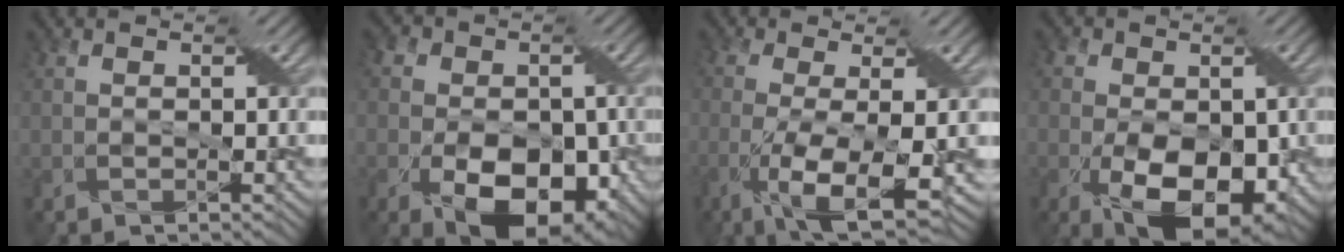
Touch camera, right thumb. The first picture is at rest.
{"total": 13.4, "force": [-4.1, 8.9, 9.1], "torque": [-0.125, -0.028, -0.061]}
{"total": 9.6, "force": [-3.5, 3.0, 8.5], "torque": [-0.175, -0.013, -0.057]}
{"total": 12.2, "force": [-3.3, 7.4, 9.1], "torque": [-0.162, -0.035, -0.040]}